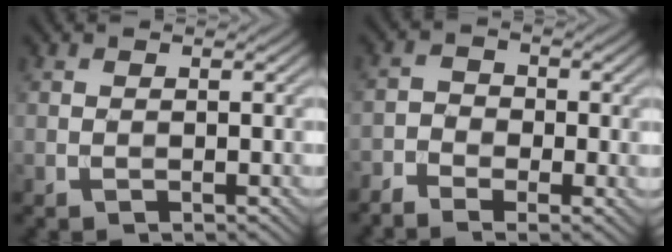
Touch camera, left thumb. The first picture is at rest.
{"total": 4.6, "force": [-3.1, 2.4, 2.5], "torque": [-0.055, -0.008, -0.056]}